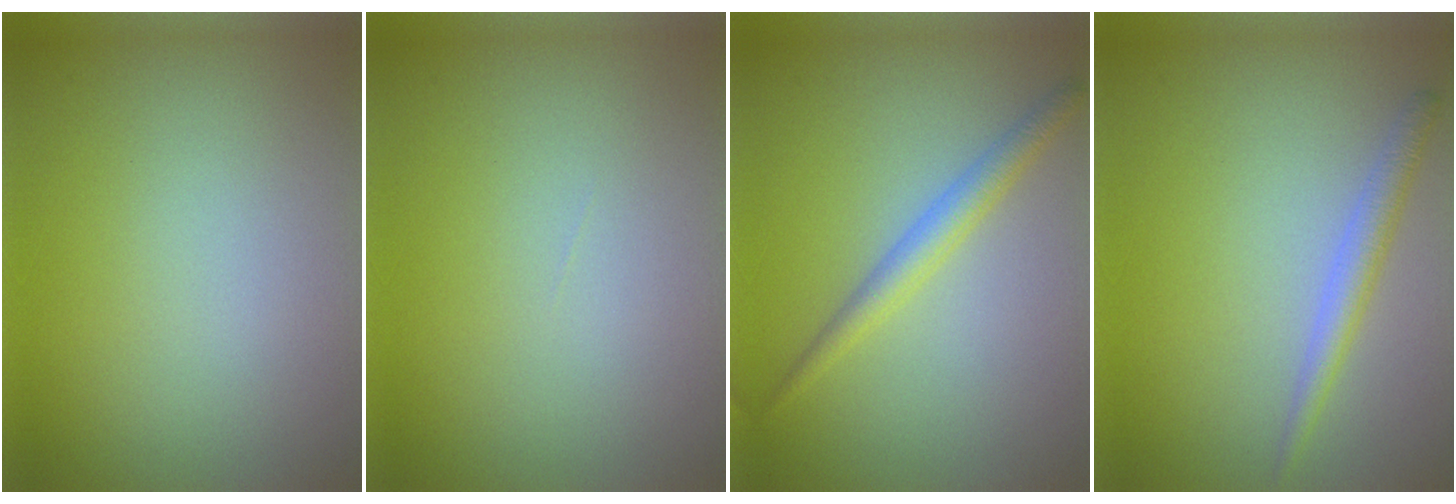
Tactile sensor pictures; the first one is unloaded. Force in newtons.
{"total": 0.0}
{"total": 2.2, "press": 2.2, "slide": 0.1}
{"total": 2.0, "press": 2.0, "slide": 0.0}